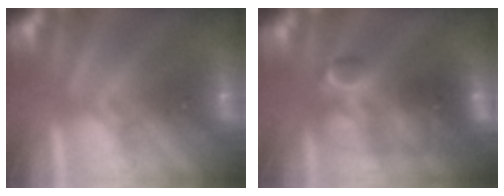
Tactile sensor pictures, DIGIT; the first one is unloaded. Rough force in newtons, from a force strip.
{"total": 7.6}